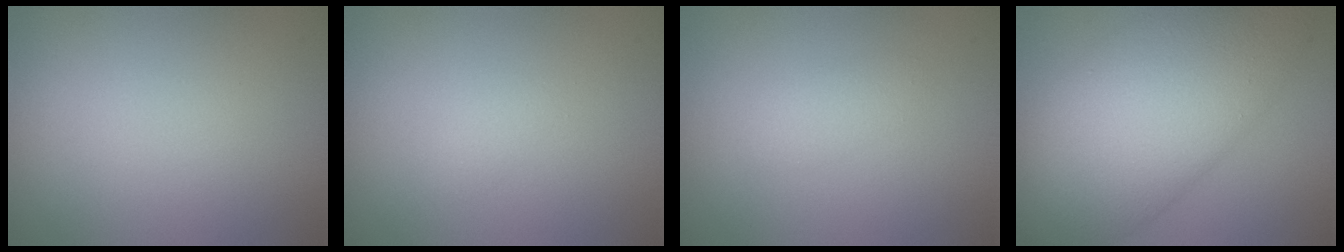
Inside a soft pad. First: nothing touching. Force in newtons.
{"total": 0.6, "press": 0.5, "slide": 0.1}
{"total": 1.3, "press": 1.3, "slide": 0.1}
{"total": 11.7, "press": 11.7, "slide": 0.2}